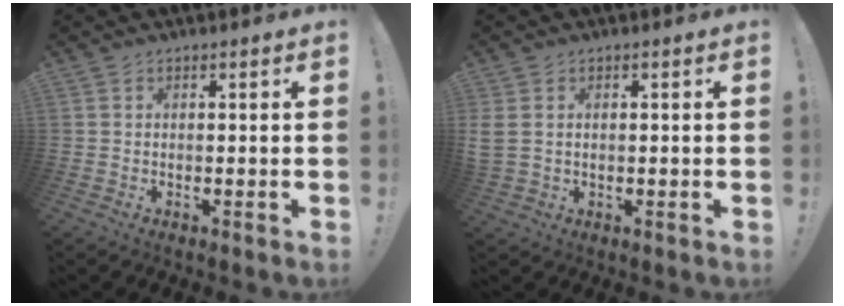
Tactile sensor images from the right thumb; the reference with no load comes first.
{"total": 3.0, "force": [0.9, 2.3, 1.7], "torque": [-0.032, -0.001, 0.016]}